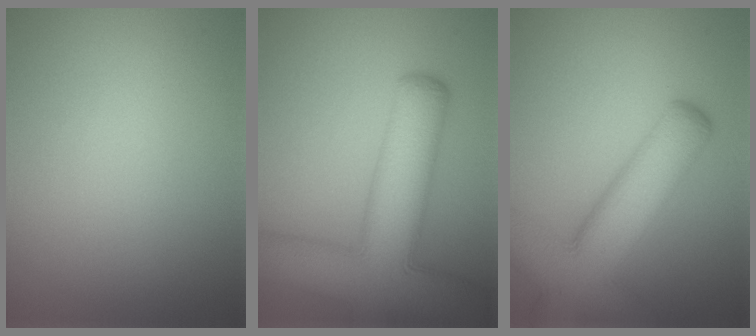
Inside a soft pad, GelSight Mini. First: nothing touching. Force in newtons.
{"total": 11.0, "press": 11.0, "slide": 0.4}
{"total": 9.2, "press": 9.2, "slide": 0.4}